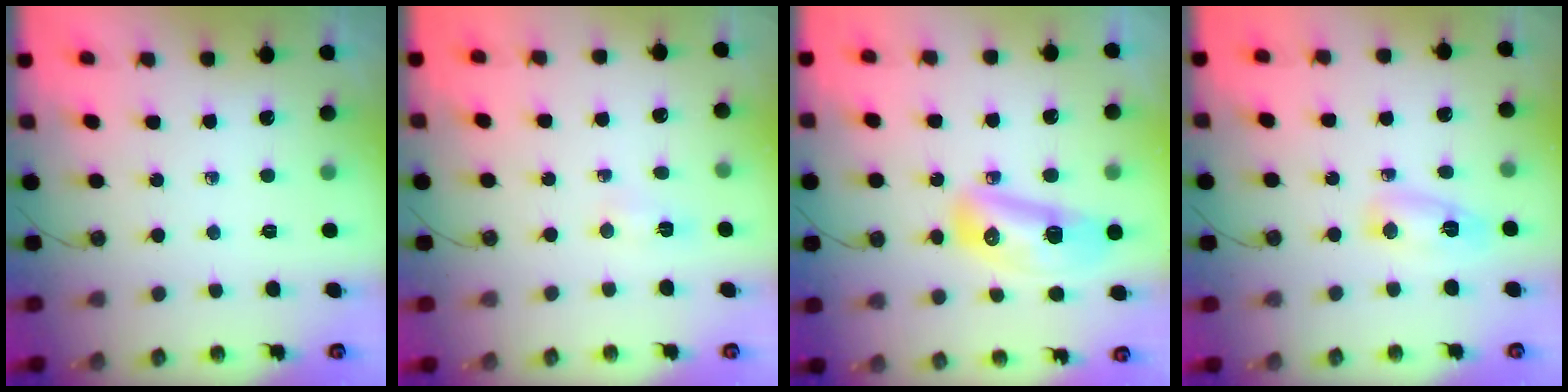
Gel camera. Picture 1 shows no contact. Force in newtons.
{"total": 2.6, "press": 2.6, "slide": 0.3}
{"total": 13.0, "press": 12.9, "slide": 1.6}
{"total": 4.9, "press": 4.7, "slide": 1.0}